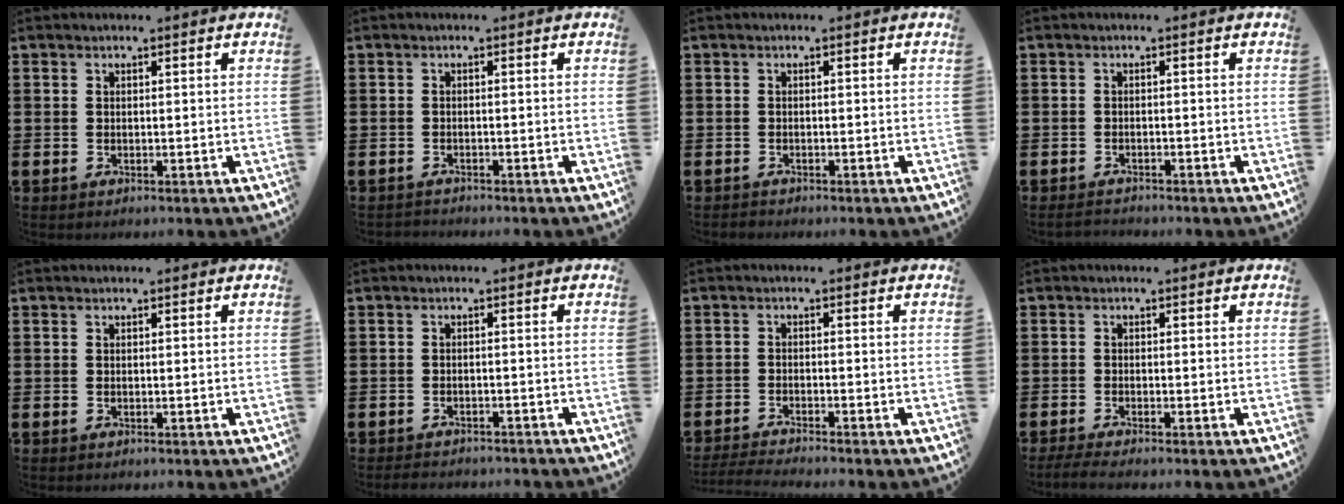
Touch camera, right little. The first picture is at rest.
{"total": 0.7, "force": [-0.7, 0.1, -0.1], "torque": [-0.001, -0.001, -0.014]}
{"total": 0.5, "force": [-0.5, 0.1, -0.1], "torque": [0.000, -0.001, -0.011]}
{"total": 1.0, "force": [-1.0, 0.2, 0.2], "torque": [-0.007, 0.002, -0.021]}
{"total": 0.0}
{"total": 1.6, "force": [-1.6, 0.1, 0.0], "torque": [-0.006, 0.001, -0.033]}
{"total": 1.3, "force": [-1.2, -0.3, 0.6], "torque": [-0.006, 0.004, -0.023]}
{"total": 1.1, "force": [-0.4, 0.0, 1.0], "torque": [-0.014, 0.001, -0.007]}